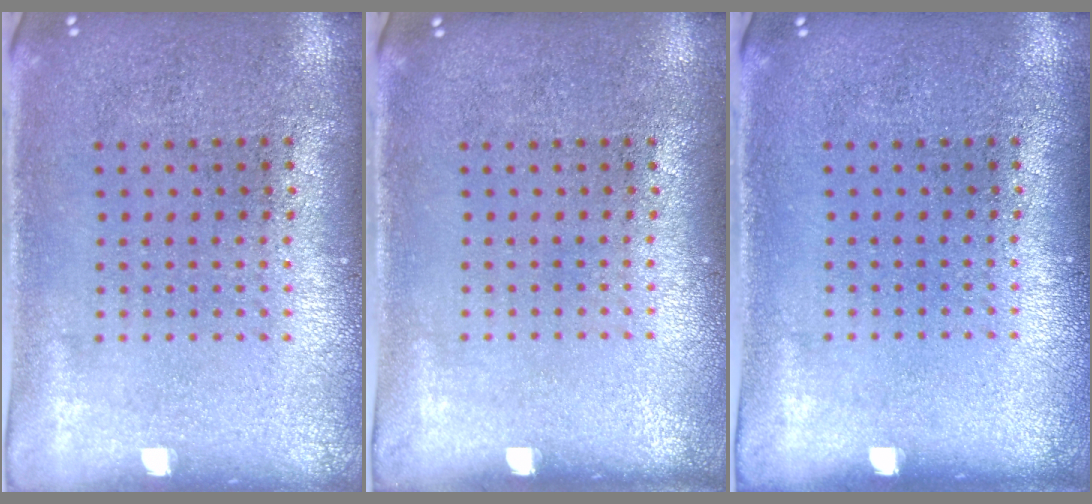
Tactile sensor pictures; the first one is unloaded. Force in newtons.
{"total": 0.0}
{"total": 0.0}